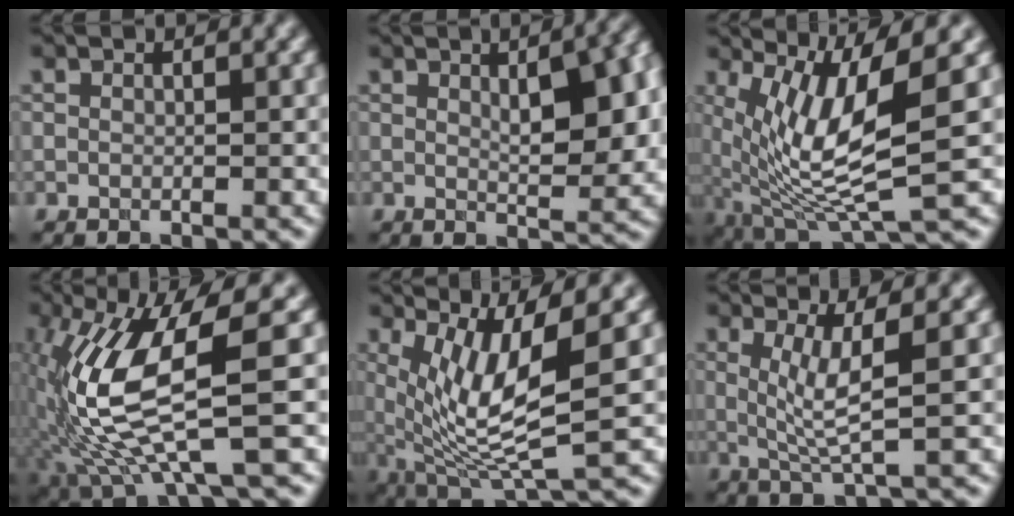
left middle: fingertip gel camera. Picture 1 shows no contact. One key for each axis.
{"total": 8.3, "fx": 1.3, "fy": 3.0, "fz": 7.6, "tx": -0.097, "ty": 0.007, "tz": 0.027}
{"total": 9.4, "fx": 1.2, "fy": 2.5, "fz": 9.0, "tx": -0.176, "ty": -0.015, "tz": 0.032}
{"total": 11.1, "fx": -0.7, "fy": 2.7, "fz": 10.7, "tx": -0.223, "ty": -0.011, "tz": 0.000}
{"total": 7.9, "fx": 1.2, "fy": 2.3, "fz": 7.5, "tx": -0.146, "ty": -0.015, "tz": 0.034}
{"total": 3.9, "fx": 0.5, "fy": 0.6, "fz": 3.9, "tx": -0.085, "ty": -0.005, "tz": 0.020}